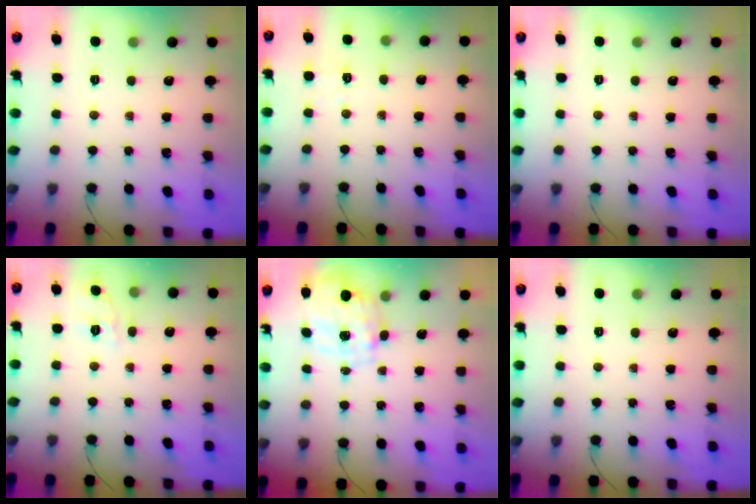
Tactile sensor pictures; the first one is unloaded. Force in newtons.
{"total": 2.1, "press": 1.2, "slide": 1.7}
{"total": 0.0}
{"total": 2.0, "press": 1.2, "slide": 1.5}
{"total": 2.8, "press": 2.6, "slide": 1.0}
{"total": 0.0}